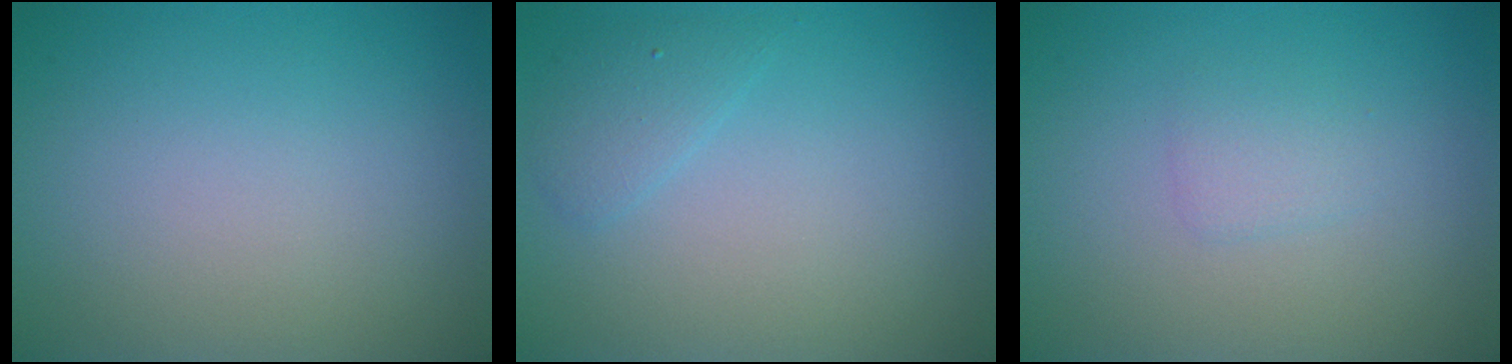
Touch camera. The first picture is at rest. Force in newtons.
{"total": 1.5, "press": 1.5, "slide": 0.1}
{"total": 1.2, "press": 1.2, "slide": 0.1}